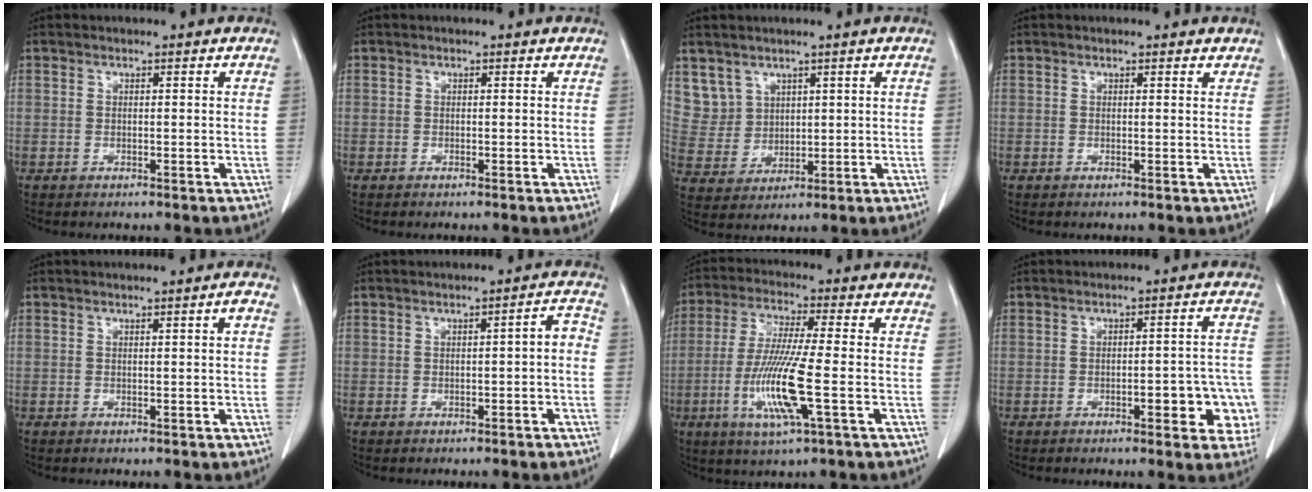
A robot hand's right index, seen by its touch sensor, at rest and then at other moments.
{"total": 0.0}
{"total": 5.8, "force": [3.6, 4.6, -0.1], "torque": [0.001, 0.004, 0.087]}
{"total": 1.1, "force": [1.0, 0.3, 0.2], "torque": [-0.009, -0.003, 0.004]}
{"total": 1.0, "force": [0.2, -0.1, 1.0], "torque": [-0.015, 0.002, 0.004]}
{"total": 2.5, "force": [-0.6, 0.6, 2.4], "torque": [-0.028, 0.012, -0.009]}
{"total": 11.6, "force": [-3.1, 0.1, 11.2], "torque": [-0.232, -0.018, -0.065]}
{"total": 9.0, "force": [-3.2, 2.5, 8.1], "torque": [-0.077, 0.019, -0.037]}